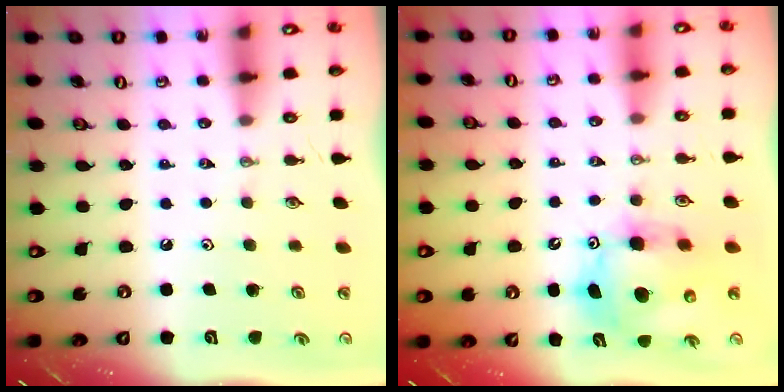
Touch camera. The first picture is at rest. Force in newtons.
{"total": 12.4, "press": 12.2, "slide": 2.1}